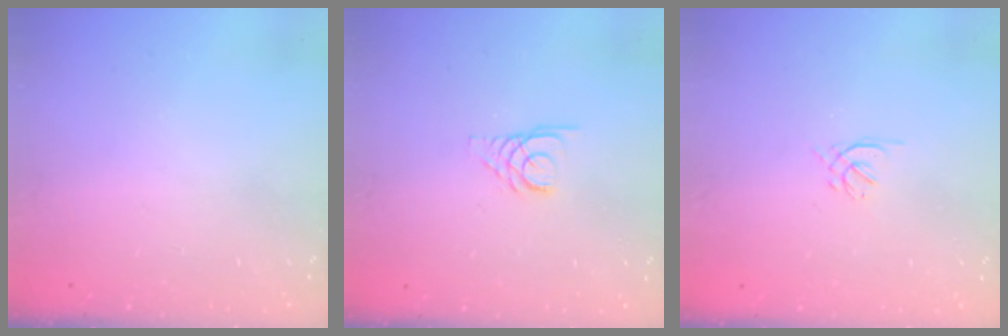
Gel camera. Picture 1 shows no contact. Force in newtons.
{"total": 3.4, "press": 3.3, "slide": 0.3}
{"total": 1.6, "press": 1.5, "slide": 0.5}